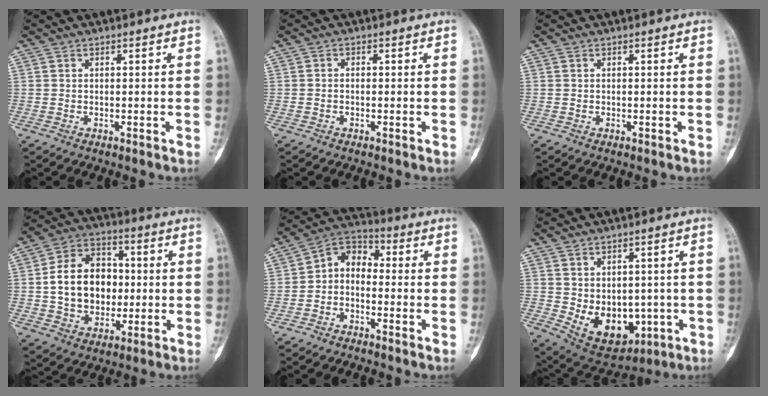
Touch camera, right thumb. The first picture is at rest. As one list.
[{"total": 0.7, "force": [-0.2, 0.5, 0.4], "torque": [0.000, 0.003, -0.007]}, {"total": 0.0}, {"total": 15.4, "force": [0.2, 11.7, 10.0], "torque": [-0.130, 0.021, 0.005]}, {"total": 7.1, "force": [-1.4, 5.2, 4.7], "torque": [-0.051, 0.037, -0.045]}, {"total": 11.8, "force": [-1.9, 8.2, 8.3], "torque": [-0.089, -0.005, 0.002]}]